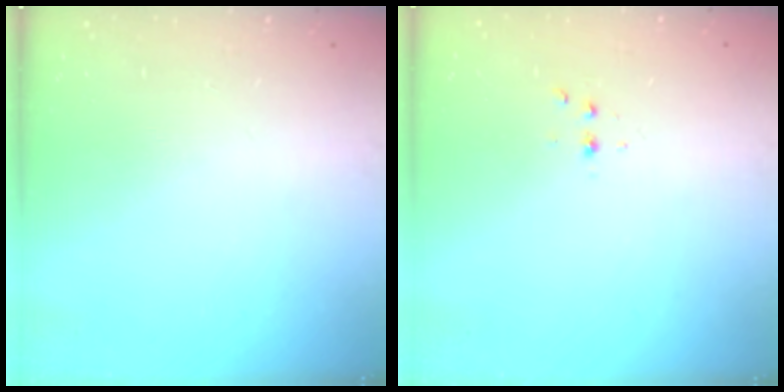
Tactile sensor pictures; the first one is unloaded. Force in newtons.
{"total": 2.3, "press": 2.3, "slide": 0.3}